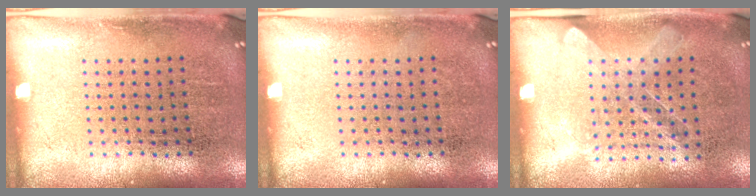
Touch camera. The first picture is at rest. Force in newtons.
{"total": 0.0}
{"total": 1.3, "press": 1.0, "slide": 0.8}